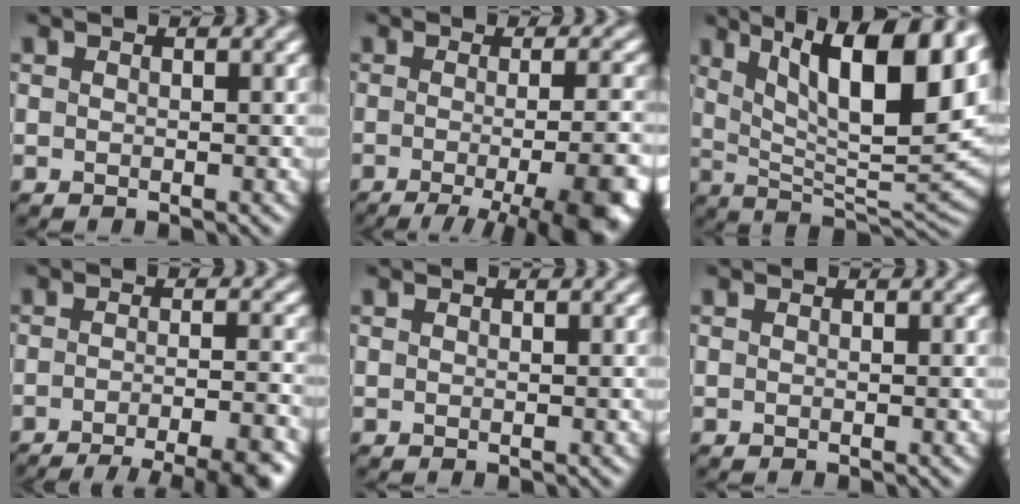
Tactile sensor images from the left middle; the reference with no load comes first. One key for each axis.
{"total": 11.2, "fx": -4.0, "fy": 4.0, "fz": 9.7, "tx": -0.086, "ty": -0.008, "tz": -0.050}
{"total": 14.2, "fx": 6.4, "fy": 4.4, "fz": 11.9, "tx": -0.181, "ty": 0.001, "tz": 0.114}
{"total": 9.1, "fx": -6.5, "fy": 2.2, "fz": 6.0, "tx": -0.069, "ty": -0.003, "tz": -0.079}
{"total": 0.0}
{"total": 0.0}